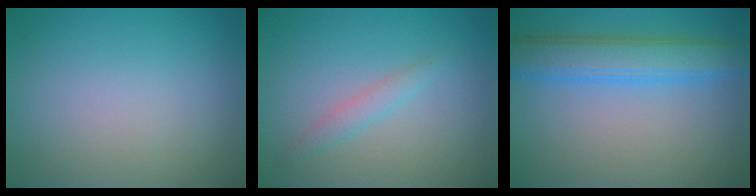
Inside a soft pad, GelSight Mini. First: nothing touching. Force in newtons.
{"total": 1.4, "press": 1.4, "slide": 0.1}
{"total": 5.2, "press": 5.2, "slide": 0.1}